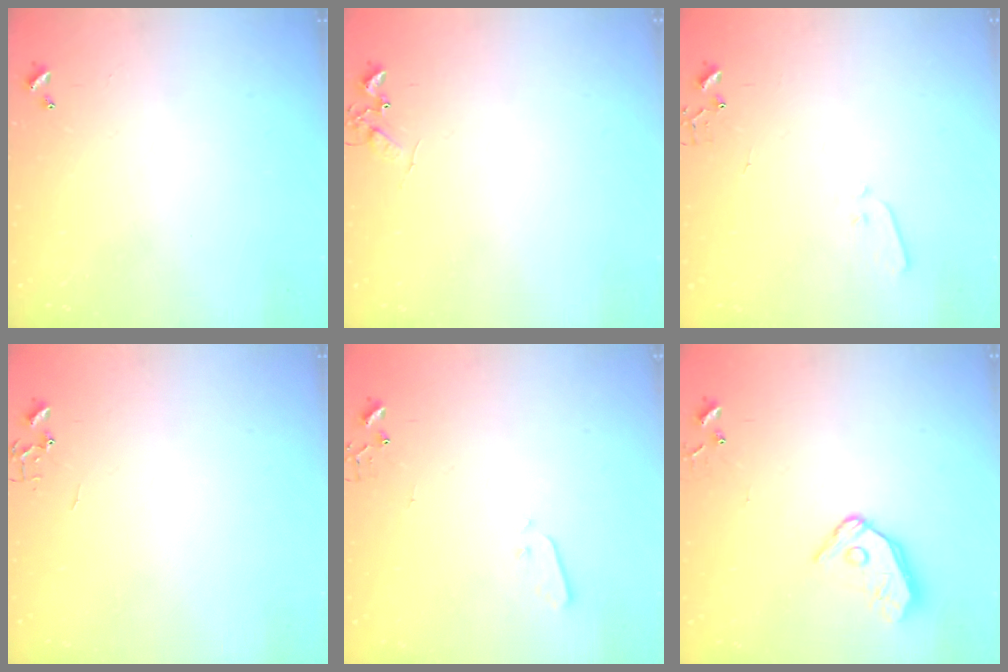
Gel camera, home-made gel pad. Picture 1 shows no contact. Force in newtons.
{"total": 5.3, "press": 5.3, "slide": 0.6}
{"total": 3.7, "press": 3.6, "slide": 0.7}
{"total": 0.0}
{"total": 2.9, "press": 2.8, "slide": 0.7}
{"total": 11.3, "press": 11.1, "slide": 1.6}